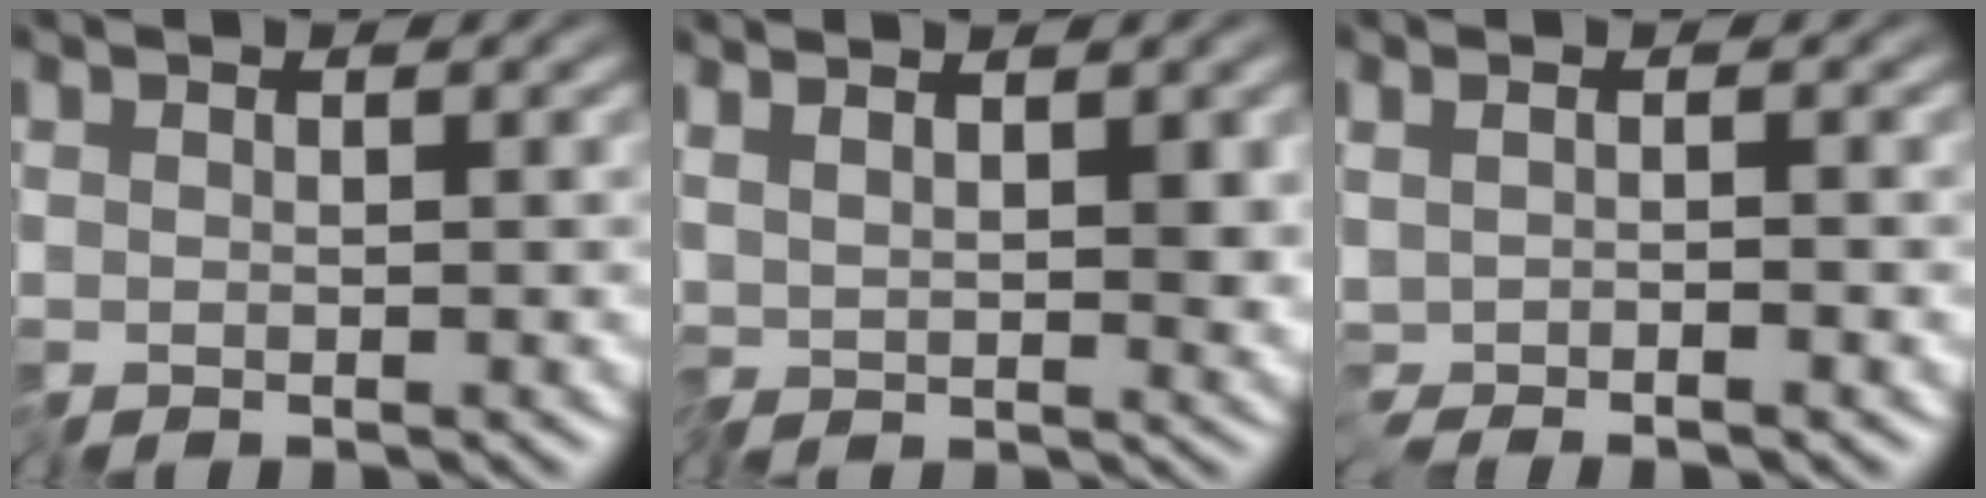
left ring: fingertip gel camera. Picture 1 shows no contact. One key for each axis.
{"total": 2.9, "fx": 1.2, "fy": 0.7, "fz": 2.5, "tx": -0.048, "ty": -0.002, "tz": 0.019}
{"total": 0.6, "fx": -0.3, "fy": -0.2, "fz": 0.4, "tx": -0.013, "ty": -0.006, "tz": -0.004}